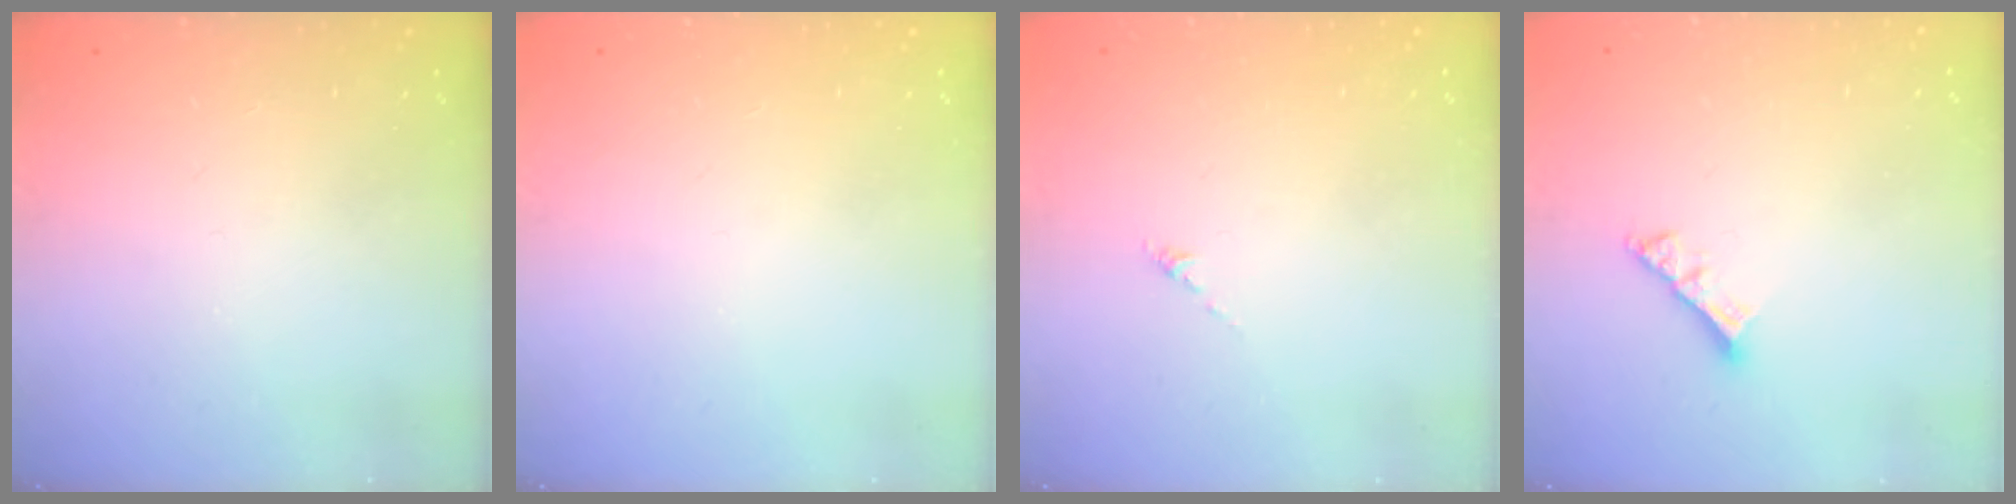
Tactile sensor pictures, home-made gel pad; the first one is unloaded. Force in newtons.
{"total": 0.0}
{"total": 0.0}
{"total": 4.8, "press": 4.8, "slide": 0.5}